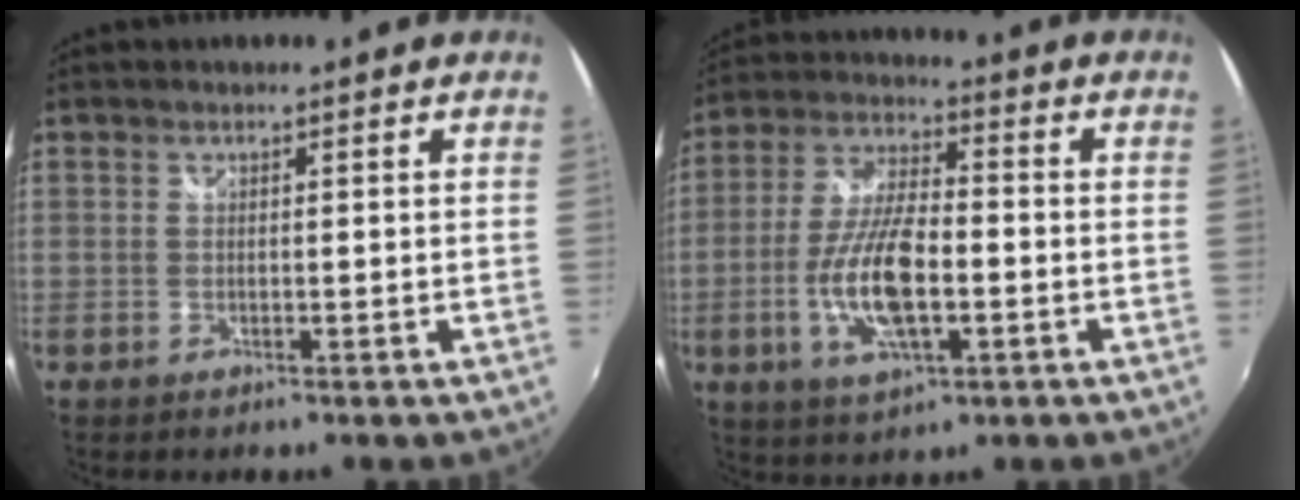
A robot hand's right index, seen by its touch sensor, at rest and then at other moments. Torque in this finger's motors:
{"motor_torque": [2.02, -0.12, 0.77, 0.13]}